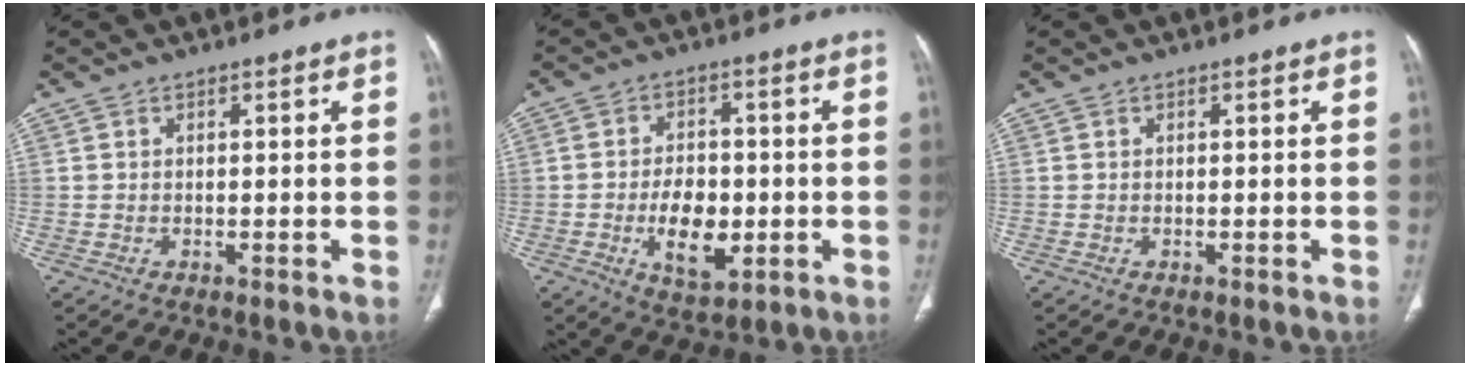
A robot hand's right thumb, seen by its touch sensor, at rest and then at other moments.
{"total": 9.7, "force": [-2.2, 5.8, 7.5], "torque": [-0.103, 0.004, -0.029]}
{"total": 0.0}